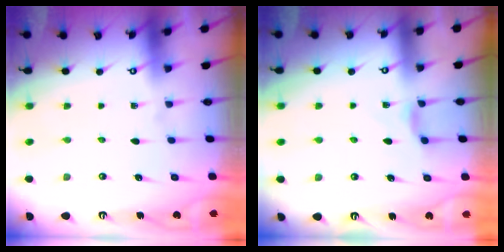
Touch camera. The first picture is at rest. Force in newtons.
{"total": 3.6, "press": 3.6, "slide": 0.4}